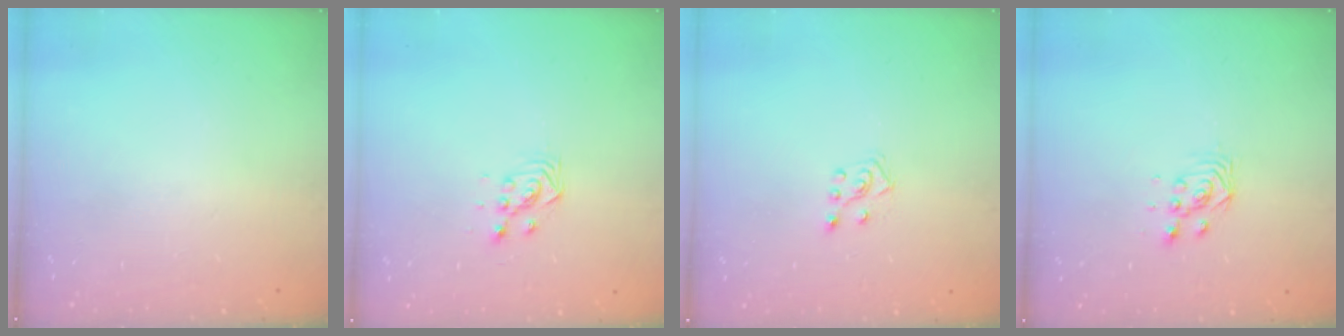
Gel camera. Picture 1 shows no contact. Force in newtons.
{"total": 3.6, "press": 3.6, "slide": 0.4}
{"total": 4.9, "press": 4.8, "slide": 0.8}
{"total": 3.0, "press": 2.9, "slide": 0.3}